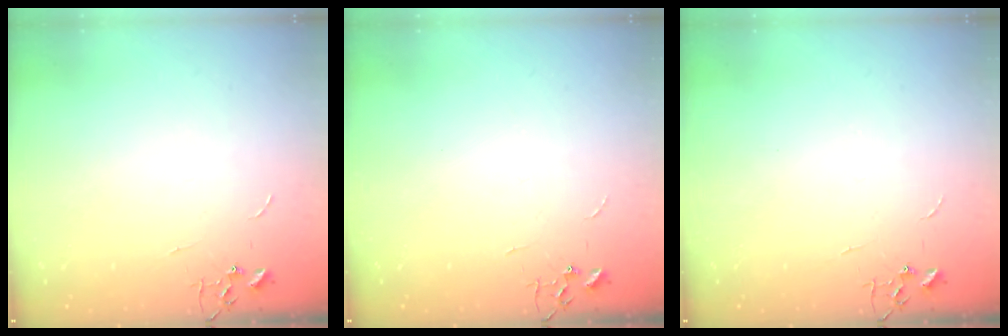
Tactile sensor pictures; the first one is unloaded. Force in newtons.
{"total": 0.0}
{"total": 0.0}